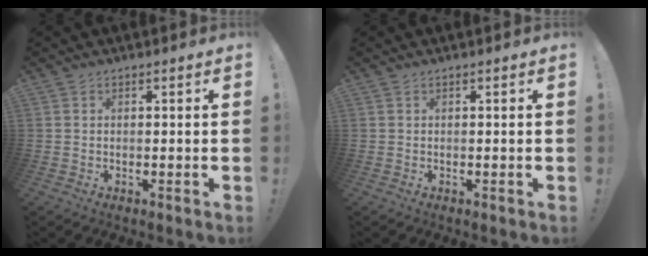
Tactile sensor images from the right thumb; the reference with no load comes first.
{"total": 0.0}